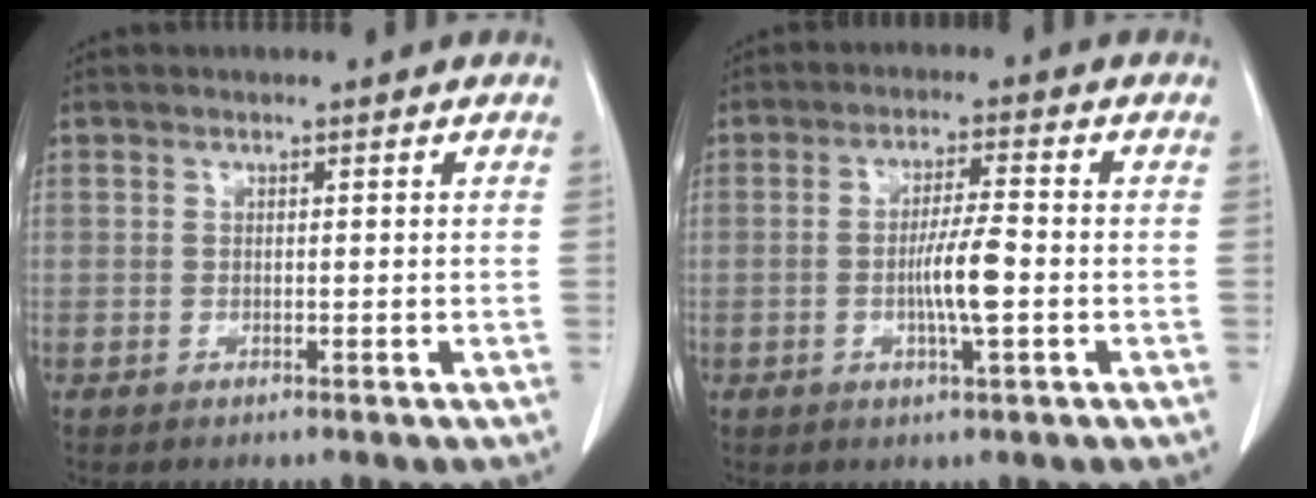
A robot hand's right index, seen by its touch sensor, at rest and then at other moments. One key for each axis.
{"total": 5.8, "fx": -1.2, "fy": 0.3, "fz": 5.7, "tx": -0.106, "ty": -0.005, "tz": -0.022}